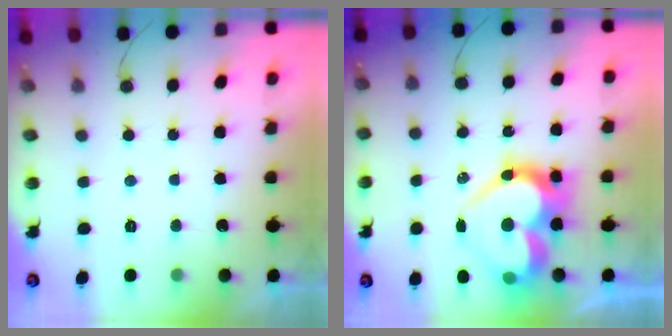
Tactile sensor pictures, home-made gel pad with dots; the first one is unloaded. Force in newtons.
{"total": 20.6, "press": 20.5, "slide": 1.6}